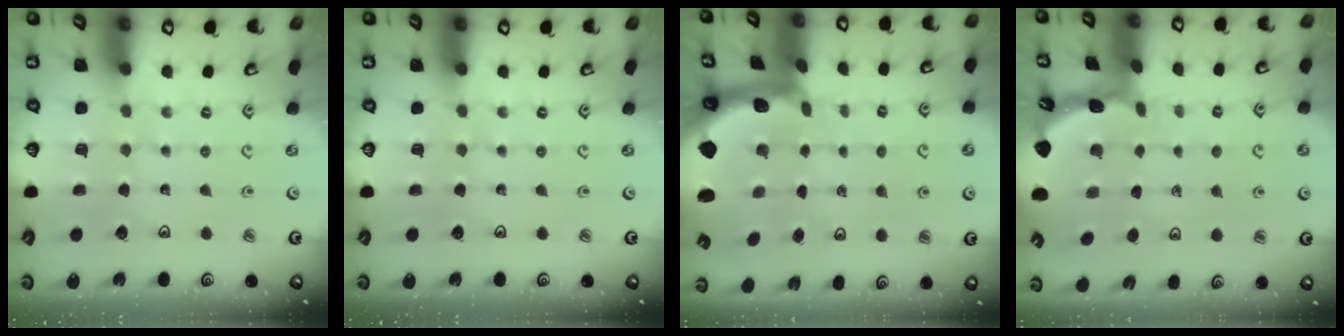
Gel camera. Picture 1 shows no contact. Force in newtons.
{"total": 0.0}
{"total": 1.9, "press": 1.9, "slide": 0.4}
{"total": 1.7, "press": 1.7, "slide": 0.1}